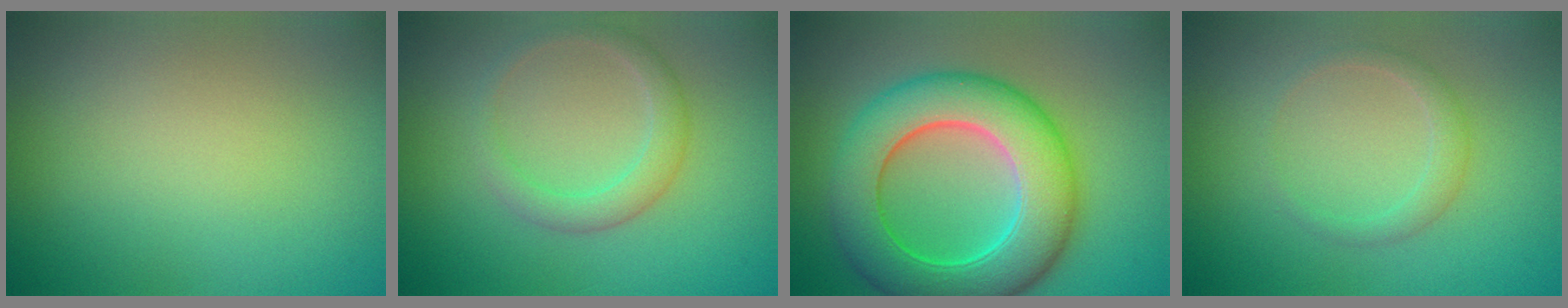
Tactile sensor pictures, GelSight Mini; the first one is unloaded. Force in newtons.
{"total": 2.5, "press": 2.5, "slide": 0.2}
{"total": 10.6, "press": 10.5, "slide": 0.3}
{"total": 1.6, "press": 1.6, "slide": 0.1}